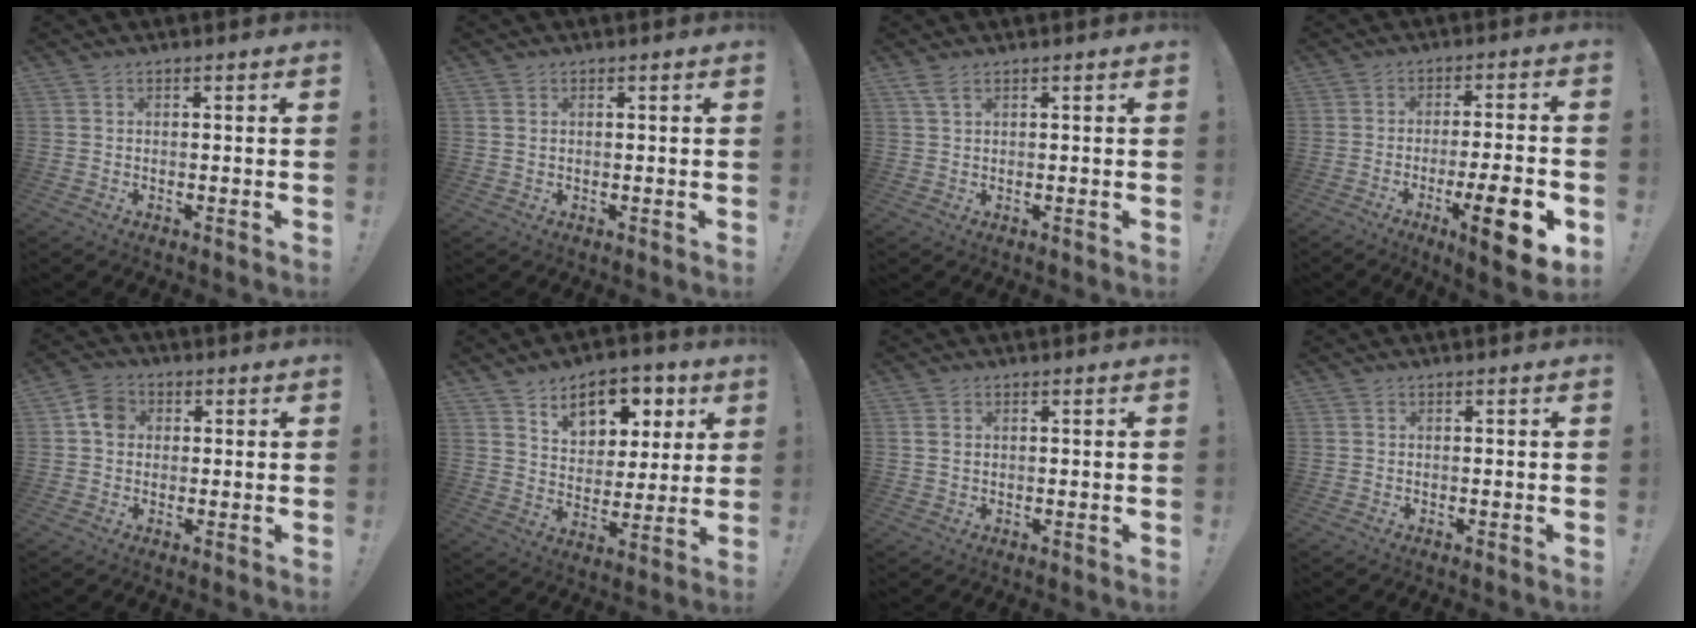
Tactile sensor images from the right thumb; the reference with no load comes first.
{"total": 0.9, "force": [0.5, 0.5, 0.5], "torque": [-0.013, 0.002, 0.010]}
{"total": 2.4, "force": [1.3, 0.7, 1.9], "torque": [-0.046, 0.004, 0.025]}
{"total": 13.5, "force": [-5.6, 1.9, 12.1], "torque": [-0.170, 0.009, -0.082]}
{"total": 6.0, "force": [0.9, 5.1, 3.0], "torque": [-0.041, 0.013, 0.017]}
{"total": 12.1, "force": [7.1, 7.9, 5.9], "torque": [-0.074, -0.043, 0.127]}
{"total": 1.4, "force": [0.5, 1.0, 0.8], "torque": [-0.010, 0.001, 0.009]}
{"total": 0.0}